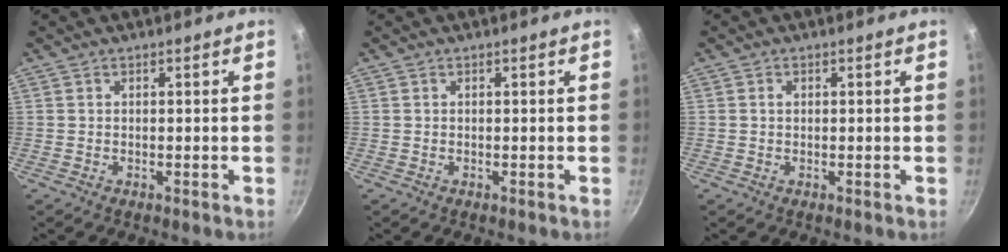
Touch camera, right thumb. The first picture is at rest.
{"total": 0.0}
{"total": 0.8, "force": [0.2, 0.6, 0.4], "torque": [-0.006, 0.004, 0.003]}